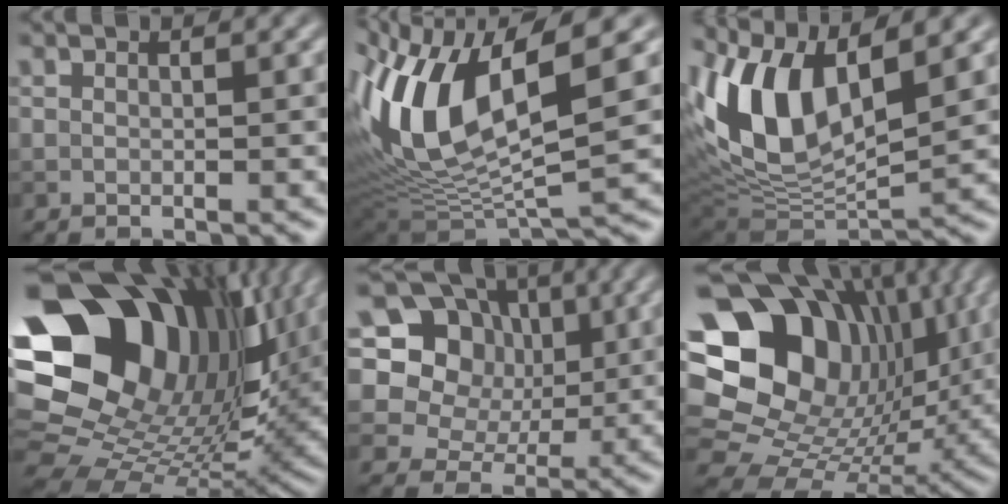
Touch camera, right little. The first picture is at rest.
{"total": 13.0, "force": [3.2, 5.0, 11.5], "torque": [-0.240, -0.002, 0.061]}
{"total": 11.3, "force": [3.8, 5.1, 9.4], "torque": [-0.201, 0.004, 0.069]}
{"total": 20.2, "force": [6.7, 15.0, 11.8], "torque": [-0.253, 0.002, 0.127]}
{"total": 14.2, "force": [4.6, 11.9, 6.2], "torque": [-0.145, 0.036, 0.075]}
{"total": 18.1, "force": [5.0, 14.5, 9.7], "torque": [-0.208, 0.026, 0.115]}